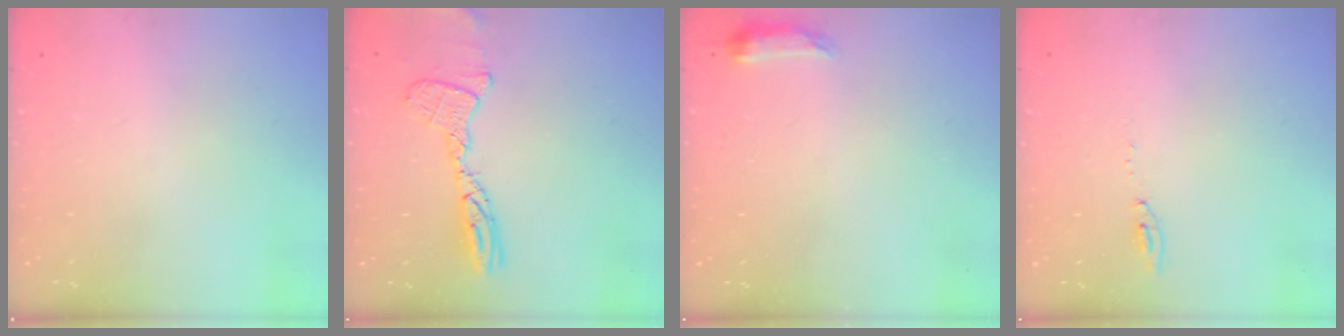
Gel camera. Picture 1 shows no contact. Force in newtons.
{"total": 12.1, "press": 12.0, "slide": 0.9}
{"total": 6.6, "press": 6.6, "slide": 0.6}
{"total": 5.2, "press": 5.2, "slide": 0.5}